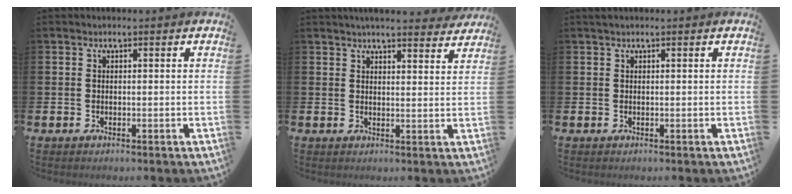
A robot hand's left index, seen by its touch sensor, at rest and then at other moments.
{"total": 4.4, "force": [4.4, 0.1, 0.9], "torque": [-0.018, -0.021, 0.078]}
{"total": 0.6, "force": [0.4, 0.1, 0.4], "torque": [-0.012, 0.005, 0.008]}